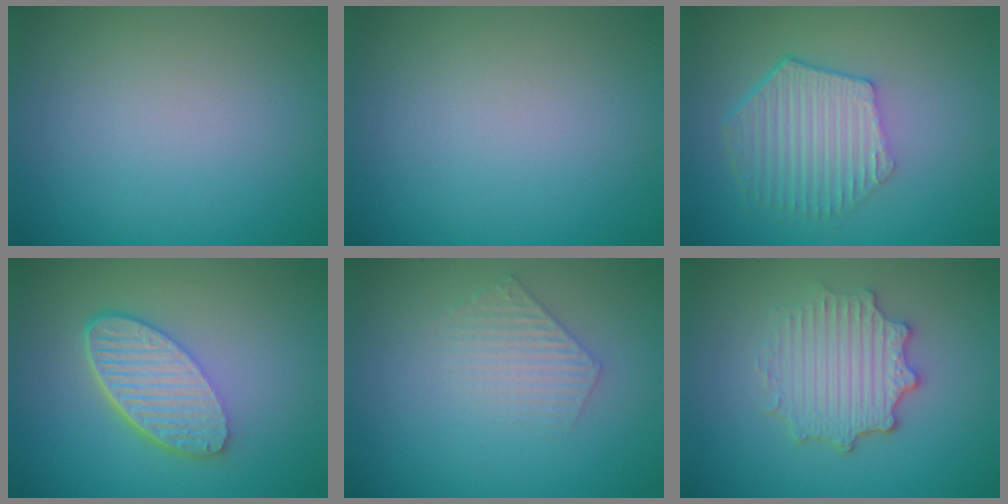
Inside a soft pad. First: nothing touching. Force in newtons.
{"total": 0.0}
{"total": 5.7, "press": 4.2, "slide": 3.8}
{"total": 5.9, "press": 4.3, "slide": 4.1}
{"total": 2.2, "press": 2.1, "slide": 0.4}
{"total": 4.4, "press": 3.6, "slide": 2.4}